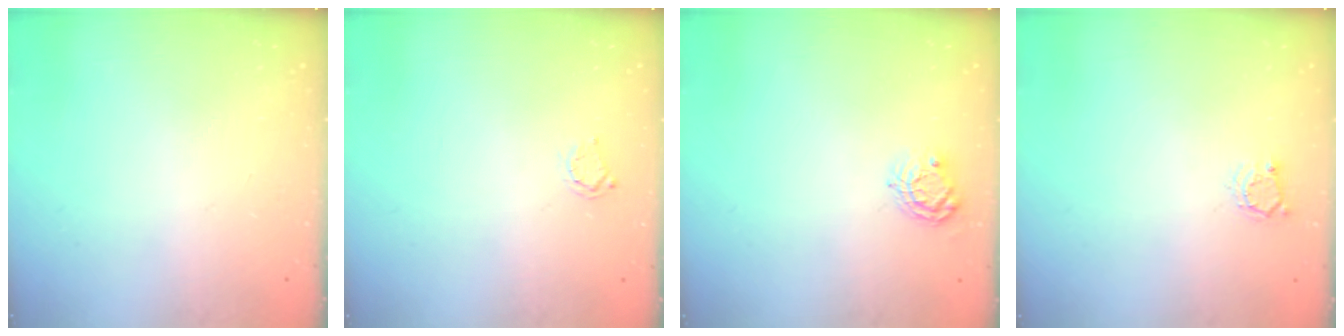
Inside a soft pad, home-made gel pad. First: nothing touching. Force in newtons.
{"total": 2.0, "press": 2.0, "slide": 0.3}
{"total": 5.9, "press": 5.9, "slide": 0.2}
{"total": 3.2, "press": 3.2, "slide": 0.3}